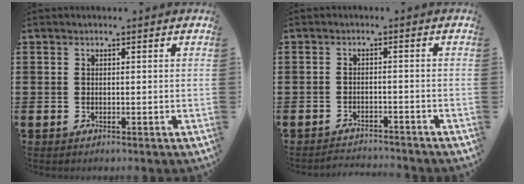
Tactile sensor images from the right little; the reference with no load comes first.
{"total": 1.9, "force": [-1.9, -0.1, -0.2], "torque": [-0.003, 0.004, -0.041]}